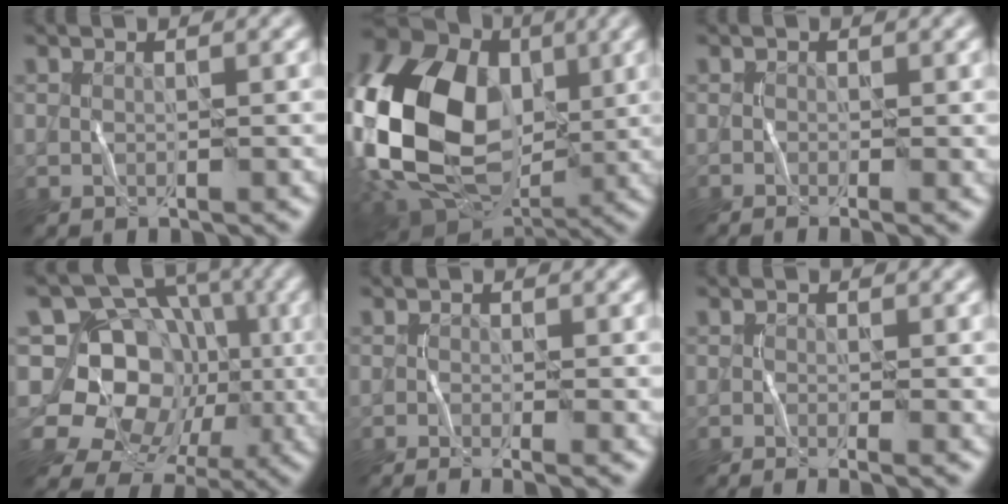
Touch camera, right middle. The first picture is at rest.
{"total": 17.1, "force": [0.5, 12.4, 11.8], "torque": [-0.274, 0.008, 0.005]}
{"total": 0.9, "force": [-0.6, -0.2, 0.6], "torque": [-0.020, -0.002, -0.001]}
{"total": 12.2, "force": [-0.2, 11.1, 5.2], "torque": [-0.104, 0.042, -0.030]}
{"total": 2.2, "force": [-1.0, 0.4, 1.9], "torque": [-0.026, 0.001, -0.011]}
{"total": 1.8, "force": [-0.8, 0.3, 1.6], "torque": [-0.023, 0.001, -0.010]}